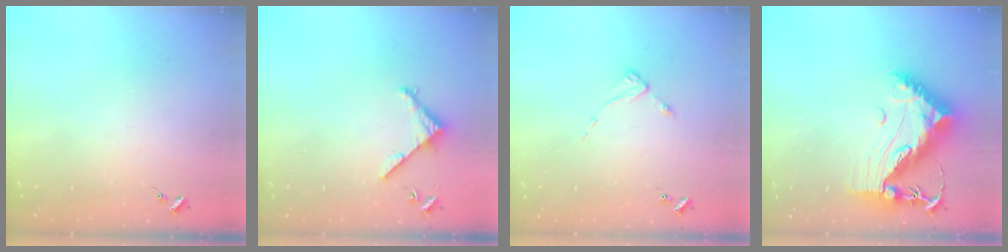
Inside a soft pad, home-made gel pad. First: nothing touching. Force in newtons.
{"total": 3.6, "press": 3.6, "slide": 0.3}
{"total": 2.6, "press": 2.6, "slide": 0.3}
{"total": 19.1, "press": 19.1, "slide": 1.6}